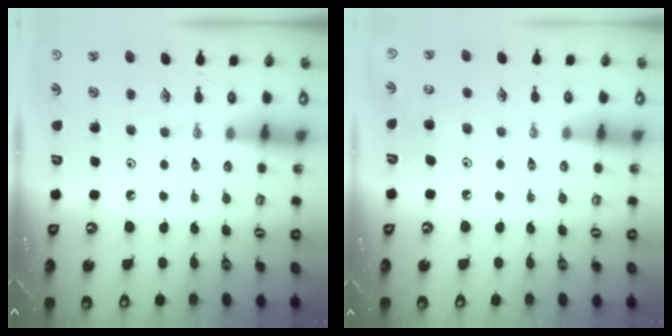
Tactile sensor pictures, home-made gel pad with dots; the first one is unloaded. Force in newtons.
{"total": 6.1, "press": 6.0, "slide": 0.5}